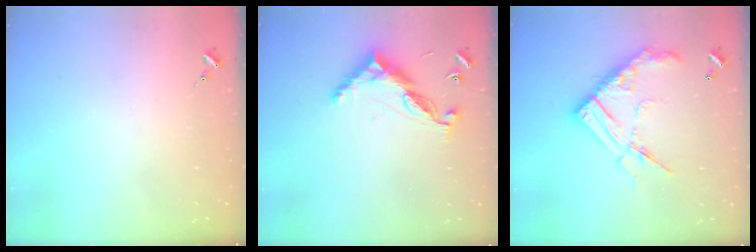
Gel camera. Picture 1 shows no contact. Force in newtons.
{"total": 10.1, "press": 10.1, "slide": 0.4}
{"total": 19.2, "press": 19.1, "slide": 1.9}